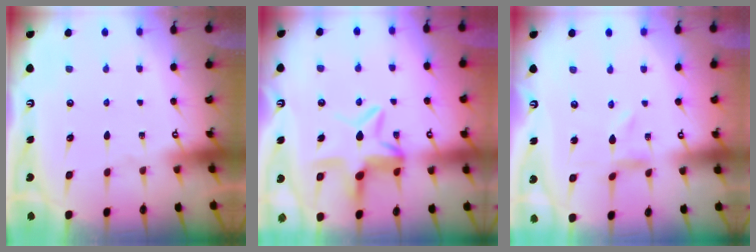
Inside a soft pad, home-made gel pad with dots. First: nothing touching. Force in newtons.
{"total": 8.4, "press": 8.3, "slide": 1.0}
{"total": 0.0}